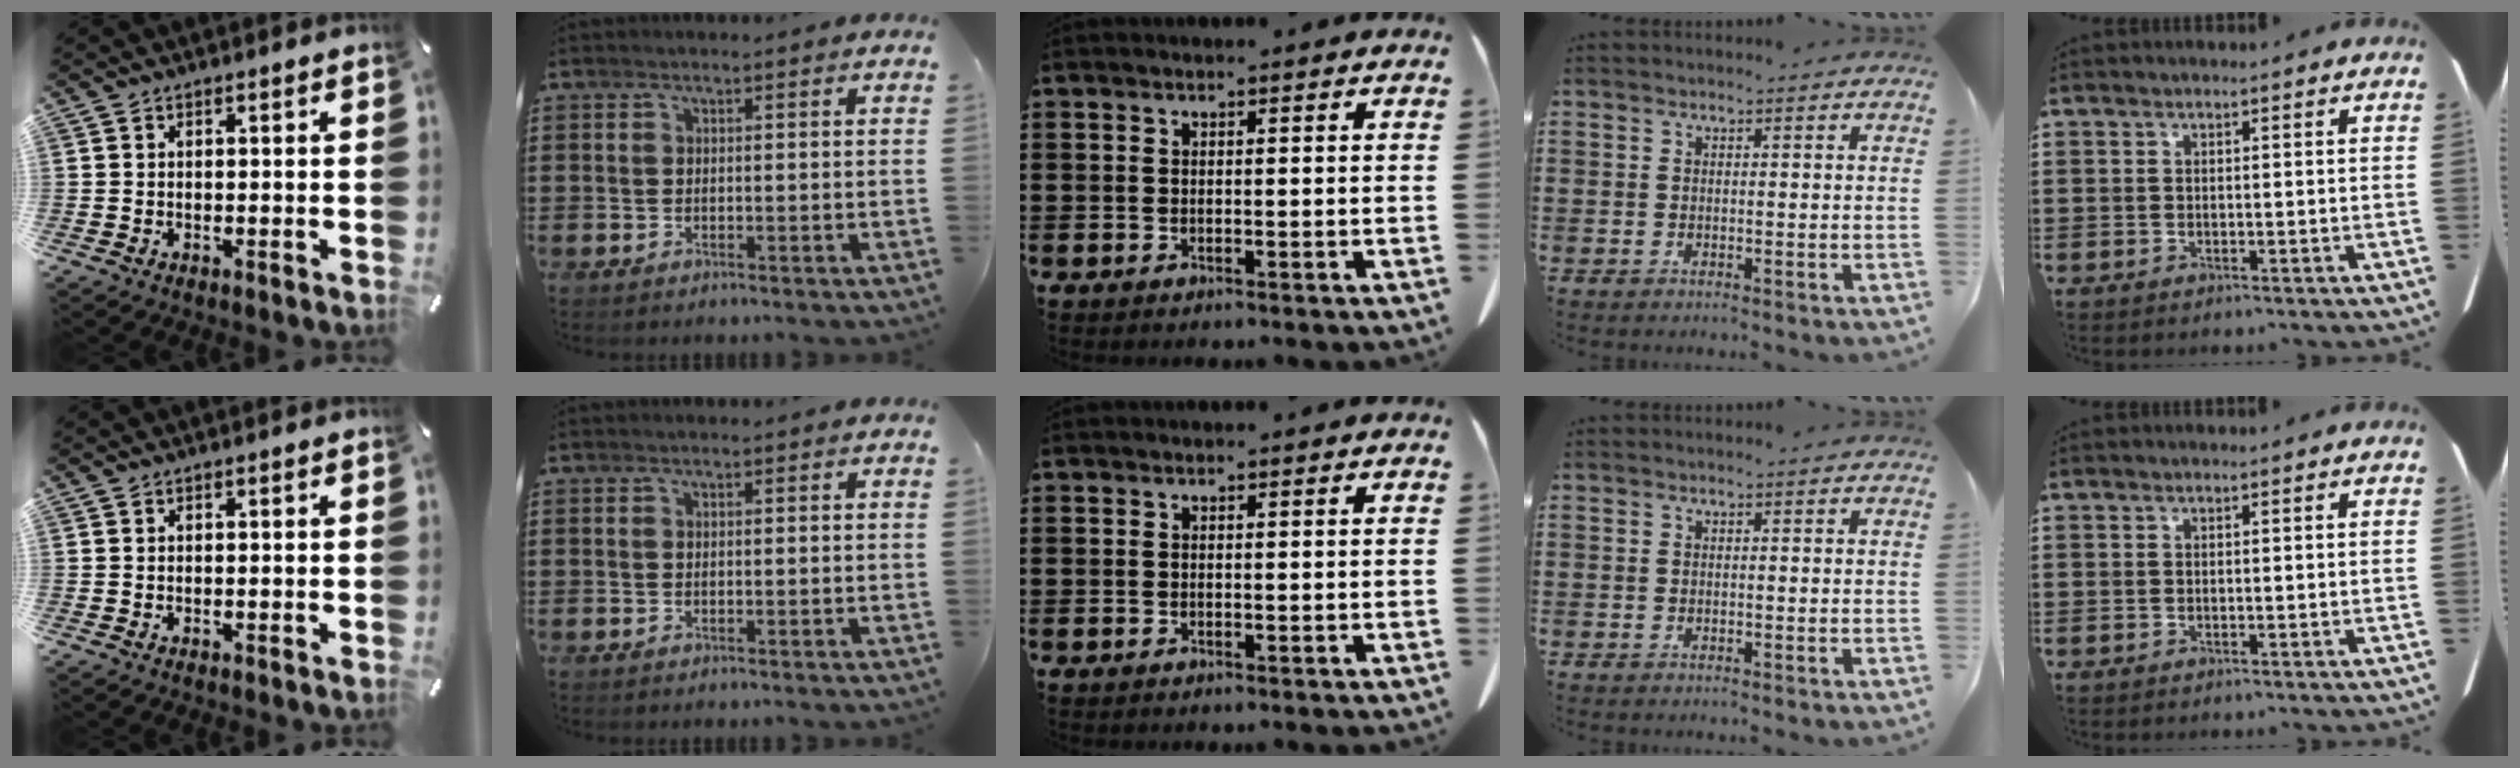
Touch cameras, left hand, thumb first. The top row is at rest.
{}